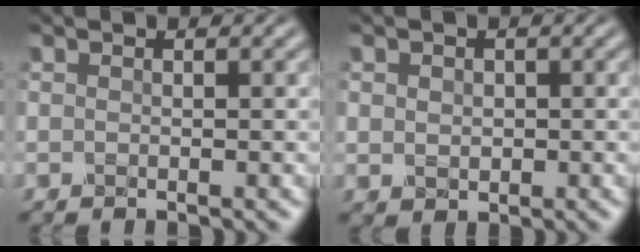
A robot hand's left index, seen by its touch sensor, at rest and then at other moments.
{"total": 1.4, "force": [0.2, 1.2, 0.7], "torque": [-0.012, -0.003, 0.005]}